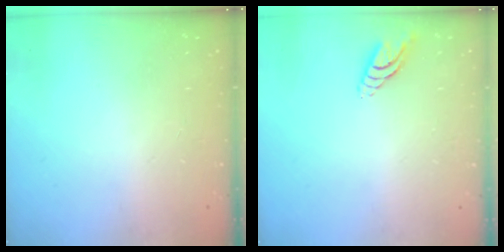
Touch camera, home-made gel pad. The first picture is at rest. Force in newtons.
{"total": 6.0, "press": 5.9, "slide": 0.9}